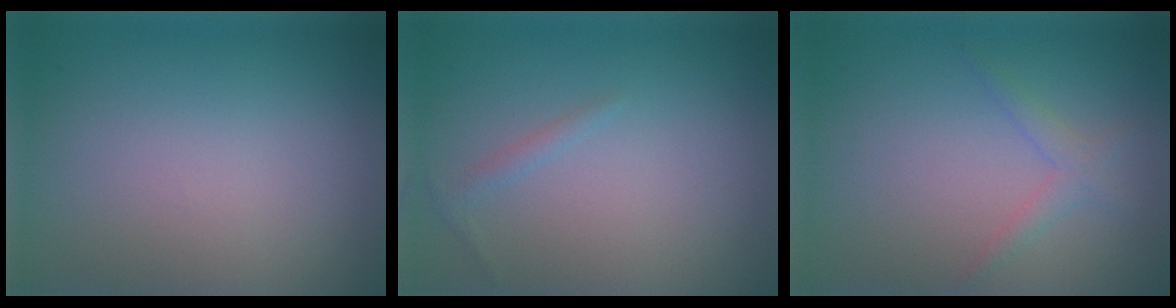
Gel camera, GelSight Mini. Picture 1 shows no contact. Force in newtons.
{"total": 0.8, "press": 0.8, "slide": 0.0}
{"total": 1.5, "press": 1.5, "slide": 0.1}